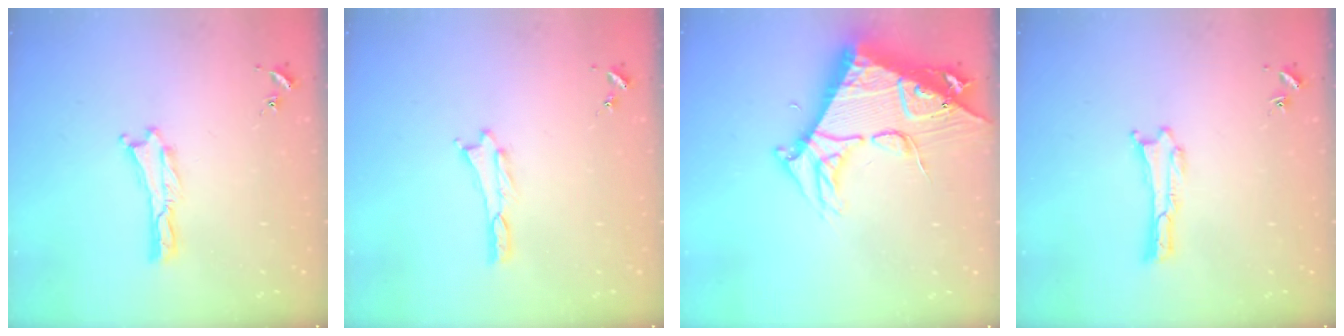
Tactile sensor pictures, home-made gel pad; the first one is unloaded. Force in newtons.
{"total": 0.0}
{"total": 11.1, "press": 11.1, "slide": 1.3}
{"total": 0.0}